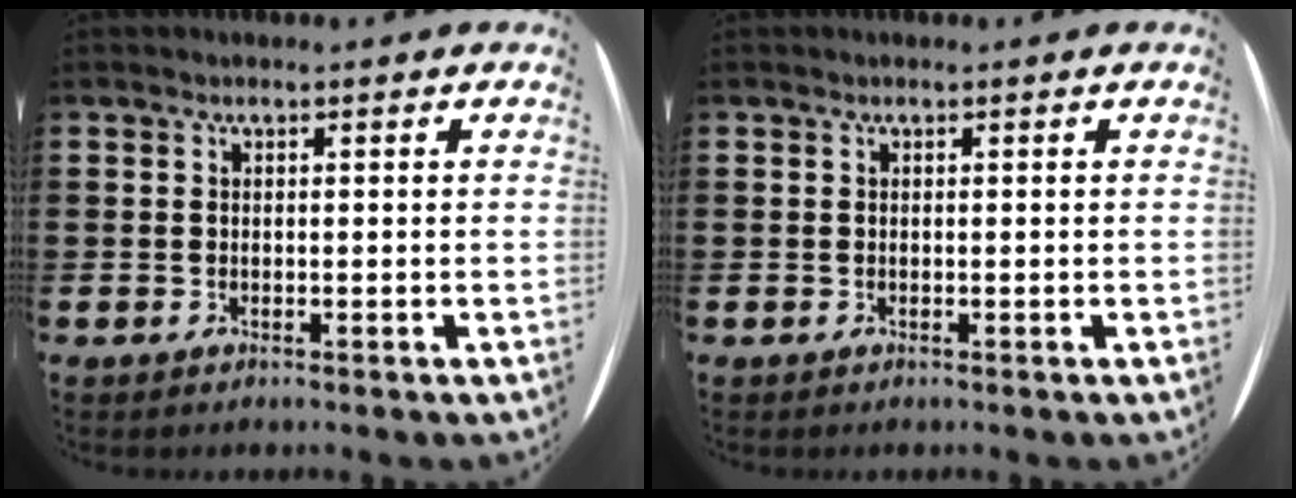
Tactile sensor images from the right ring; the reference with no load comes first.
{"total": 0.0}